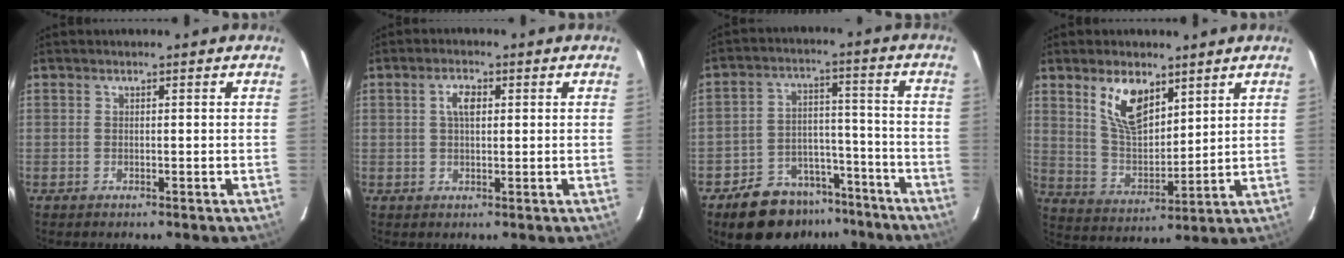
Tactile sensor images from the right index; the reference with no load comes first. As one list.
[{"total": 3.5, "force": [1.0, 1.8, 2.8], "torque": [-0.051, 0.009, 0.019]}, {"total": 13.8, "force": [-10.1, 8.0, 4.8], "torque": [-0.103, 0.042, -0.136]}, {"total": 10.6, "force": [6.1, 5.1, 7.0], "torque": [-0.127, 0.006, 0.127]}]